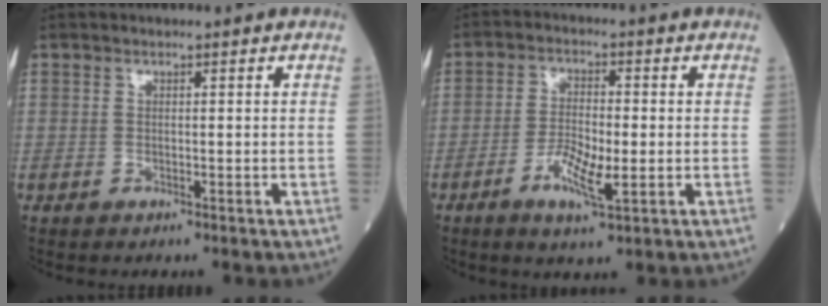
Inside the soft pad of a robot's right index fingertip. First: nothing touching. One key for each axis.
{"total": 6.5, "fx": -2.0, "fy": 1.5, "fz": 6.0, "tx": -0.114, "ty": -0.005, "tz": -0.036}